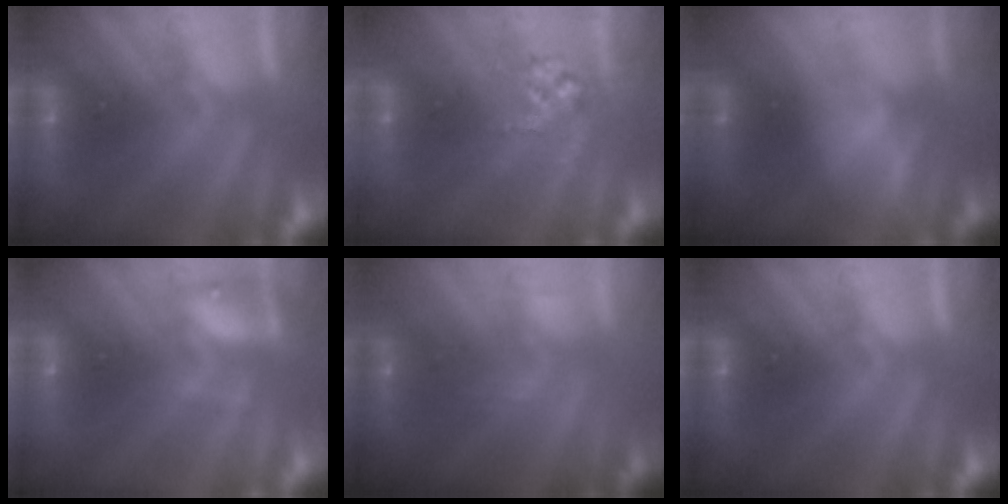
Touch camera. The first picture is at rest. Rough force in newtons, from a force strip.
{"total": 2.8}
{"total": 2.9}
{"total": 2.3}
{"total": 2.8}
{"total": 0.0}